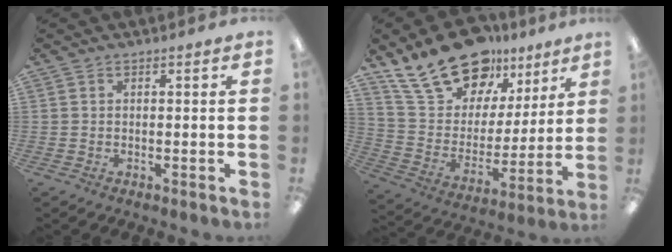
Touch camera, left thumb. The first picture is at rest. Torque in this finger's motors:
{"motor_torque": [1.39, 1.25, 1.43, -1.34, 0.29]}